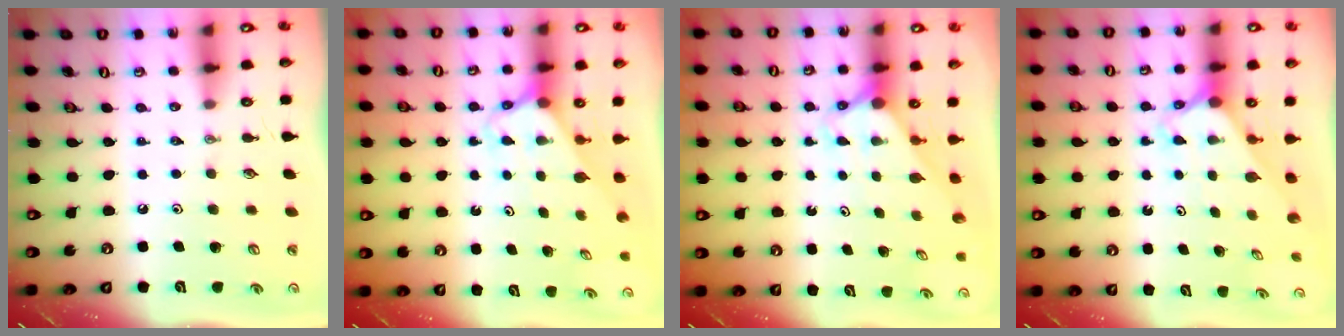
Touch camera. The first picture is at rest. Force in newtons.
{"total": 2.5, "press": 2.5, "slide": 0.1}
{"total": 2.7, "press": 2.7, "slide": 0.0}
{"total": 2.3, "press": 2.3, "slide": 0.2}